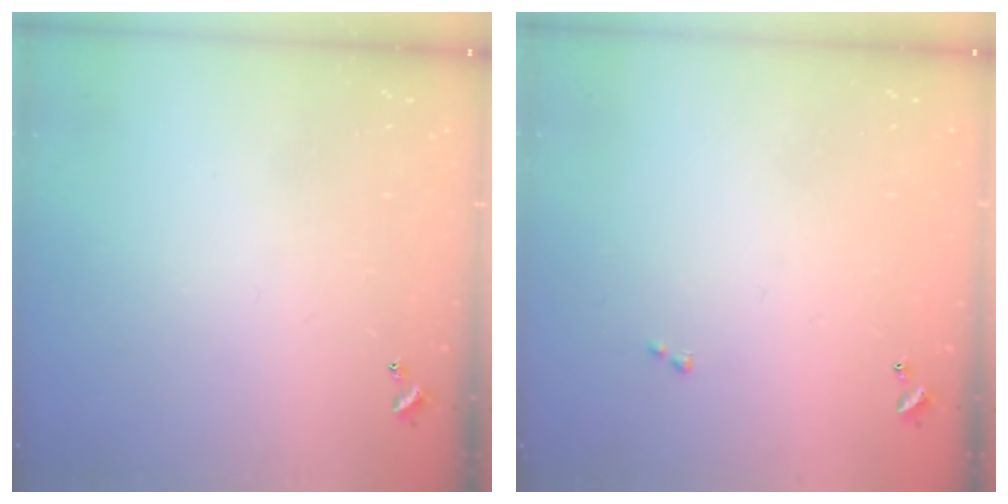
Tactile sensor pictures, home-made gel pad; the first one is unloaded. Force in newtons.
{"total": 0.5, "press": 0.3, "slide": 0.4}